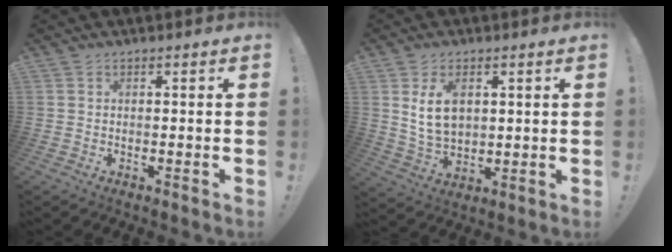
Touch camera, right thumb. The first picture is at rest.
{"total": 9.0, "force": [2.8, 5.8, 6.3], "torque": [-0.113, -0.003, 0.052]}